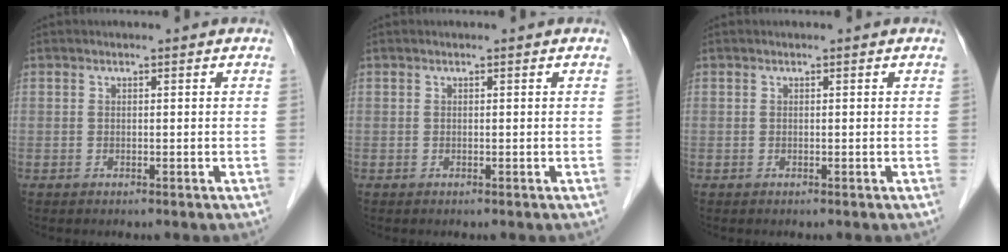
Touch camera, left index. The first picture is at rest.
{"total": 0.0}
{"total": 0.0}